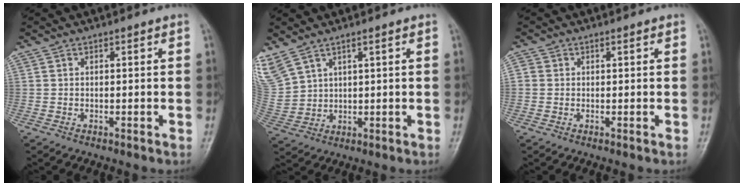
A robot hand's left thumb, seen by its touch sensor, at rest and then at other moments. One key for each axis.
{"total": 9.9, "fx": 6.1, "fy": 5.1, "fz": 5.8, "tx": -0.150, "ty": -0.017, "tz": 0.141}
{"total": 1.7, "fx": 0.3, "fy": 1.4, "fz": 0.9, "tx": -0.011, "ty": 0.005, "tz": 0.007}